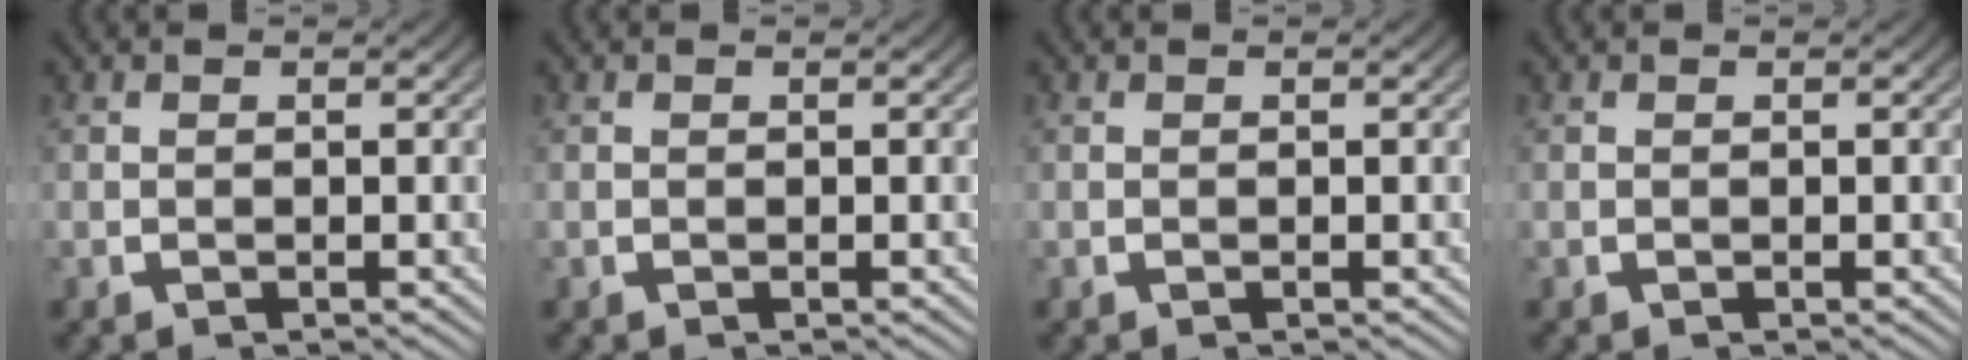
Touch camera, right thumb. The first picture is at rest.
{"total": 0.0}
{"total": 0.0}
{"total": 0.0}